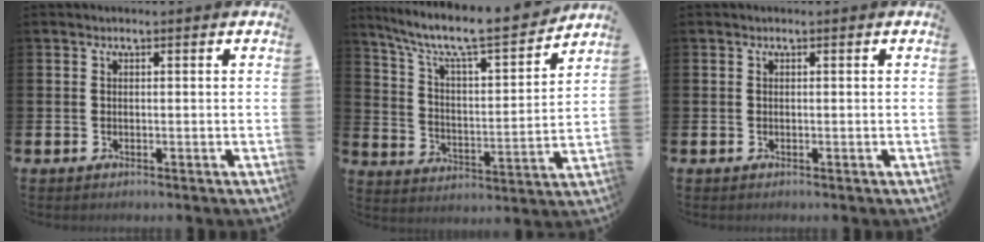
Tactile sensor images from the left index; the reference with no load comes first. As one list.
[{"total": 9.0, "force": [7.8, 1.4, 4.3], "torque": [-0.109, -0.059, 0.126]}, {"total": 0.0}]